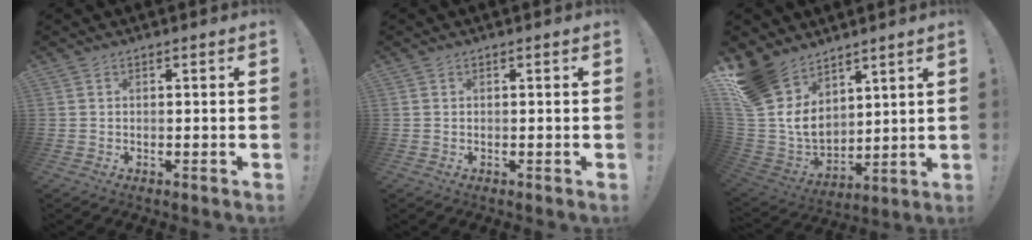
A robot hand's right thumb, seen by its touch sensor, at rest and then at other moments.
{"total": 0.0}
{"total": 15.4, "force": [8.8, 10.6, 7.0], "torque": [-0.155, -0.069, 0.171]}